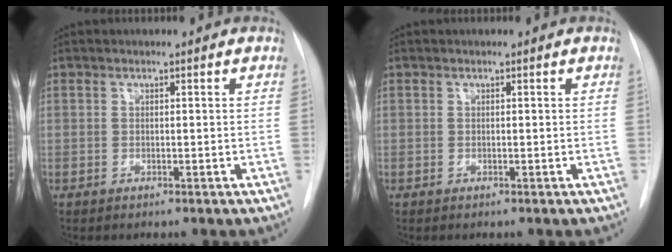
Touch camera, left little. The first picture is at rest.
{"total": 0.0}